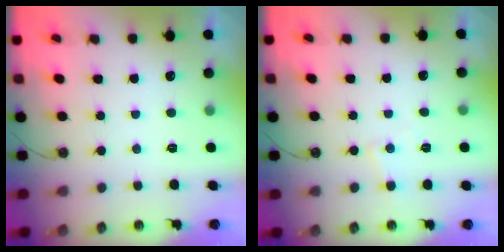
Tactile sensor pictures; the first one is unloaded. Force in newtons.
{"total": 5.0, "press": 5.0, "slide": 0.7}